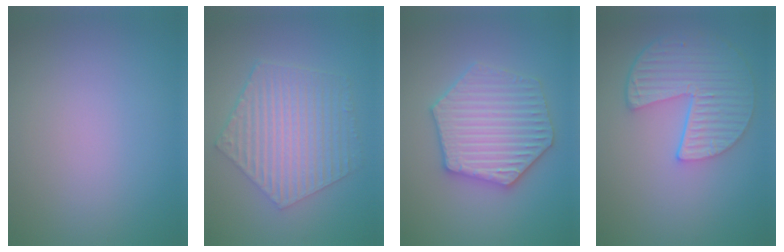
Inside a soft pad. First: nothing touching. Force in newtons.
{"total": 6.5, "press": 4.7, "slide": 4.5}
{"total": 6.1, "press": 6.1, "slide": 1.1}
{"total": 6.2, "press": 4.7, "slide": 4.0}